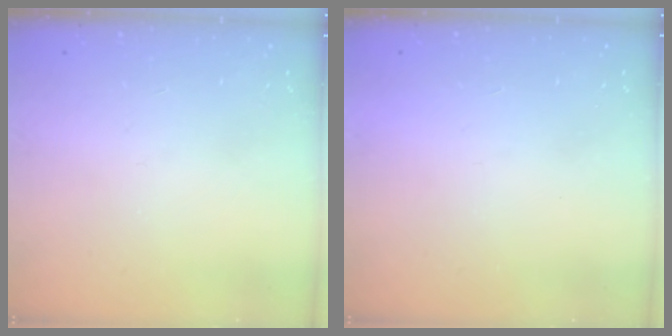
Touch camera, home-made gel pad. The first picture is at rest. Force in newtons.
{"total": 1.6, "press": 1.5, "slide": 0.1}